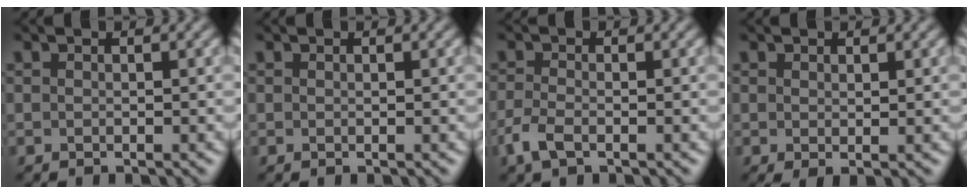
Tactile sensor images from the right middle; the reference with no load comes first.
{"total": 0.0}
{"total": 2.4, "force": [-1.3, 1.0, 1.7], "torque": [-0.046, -0.003, -0.034]}
{"total": 0.9, "force": [0.3, 0.3, 0.8], "torque": [-0.018, 0.000, 0.006]}